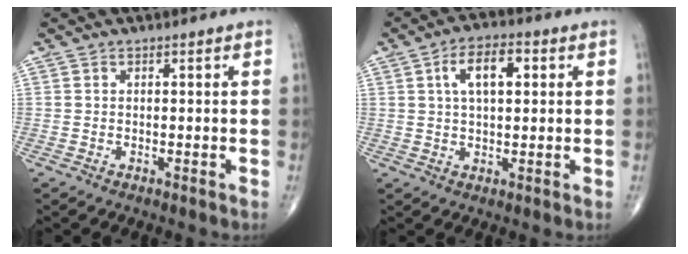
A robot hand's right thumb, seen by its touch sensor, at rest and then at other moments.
{"total": 8.1, "force": [2.3, 4.0, 6.7], "torque": [-0.107, 0.010, 0.035]}